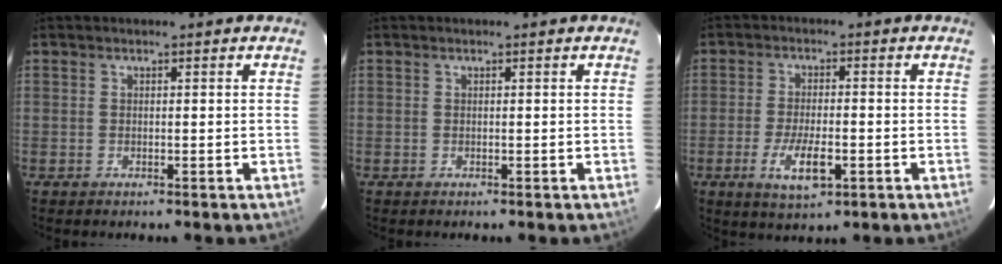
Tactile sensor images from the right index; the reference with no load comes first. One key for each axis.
{"total": 0.0}
{"total": 7.7, "fx": -3.0, "fy": 2.6, "fz": 6.6, "tx": -0.136, "ty": -0.016, "tz": -0.052}